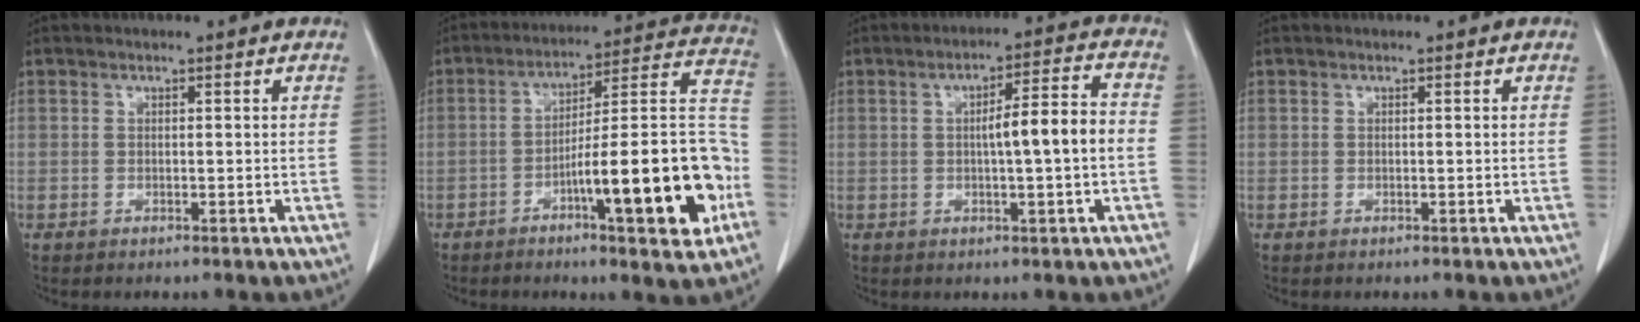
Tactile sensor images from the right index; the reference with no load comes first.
{"total": 19.4, "force": [-6.8, 2.5, 18.0], "torque": [-0.227, 0.024, -0.096]}
{"total": 7.9, "force": [-0.5, 0.4, 7.8], "torque": [-0.120, 0.018, -0.008]}
{"total": 0.0}